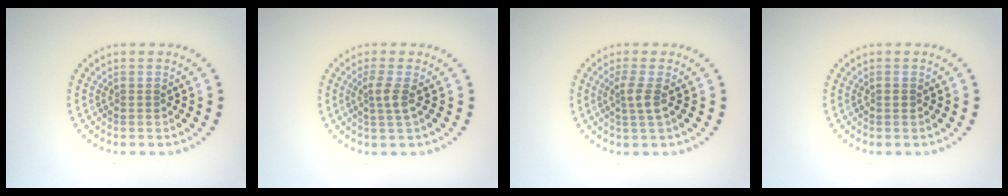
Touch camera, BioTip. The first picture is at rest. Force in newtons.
{"total": 1.9, "press": 1.3, "slide": 1.3}
{"total": 1.9, "press": 1.4, "slide": 1.2}
{"total": 0.5, "press": 0.5, "slide": 0.0}